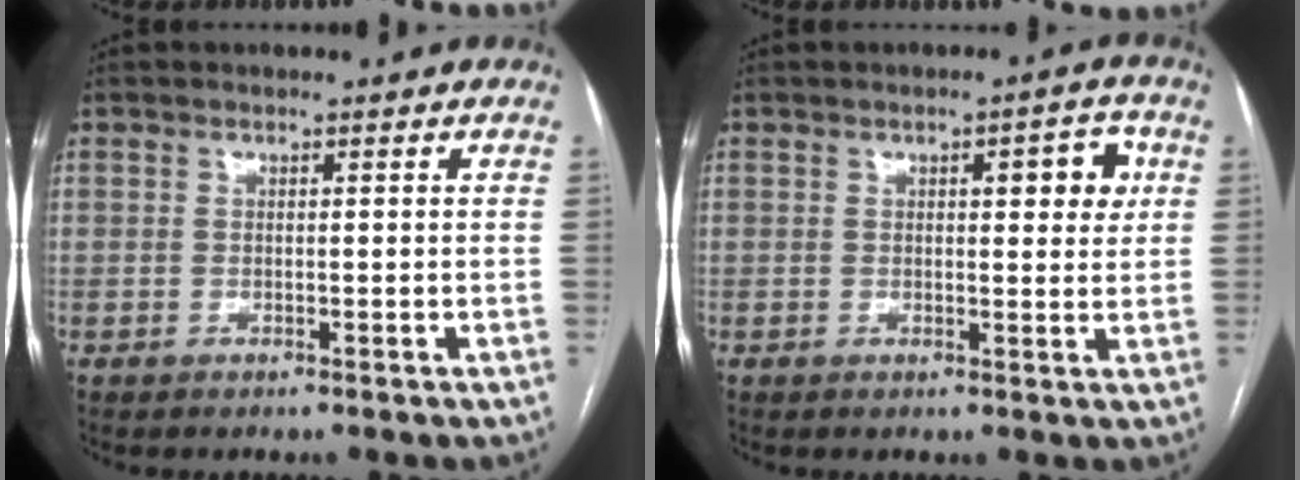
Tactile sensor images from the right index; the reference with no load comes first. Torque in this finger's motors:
{"motor_torque": [0.10, 0.08, 0.08, 0.04]}